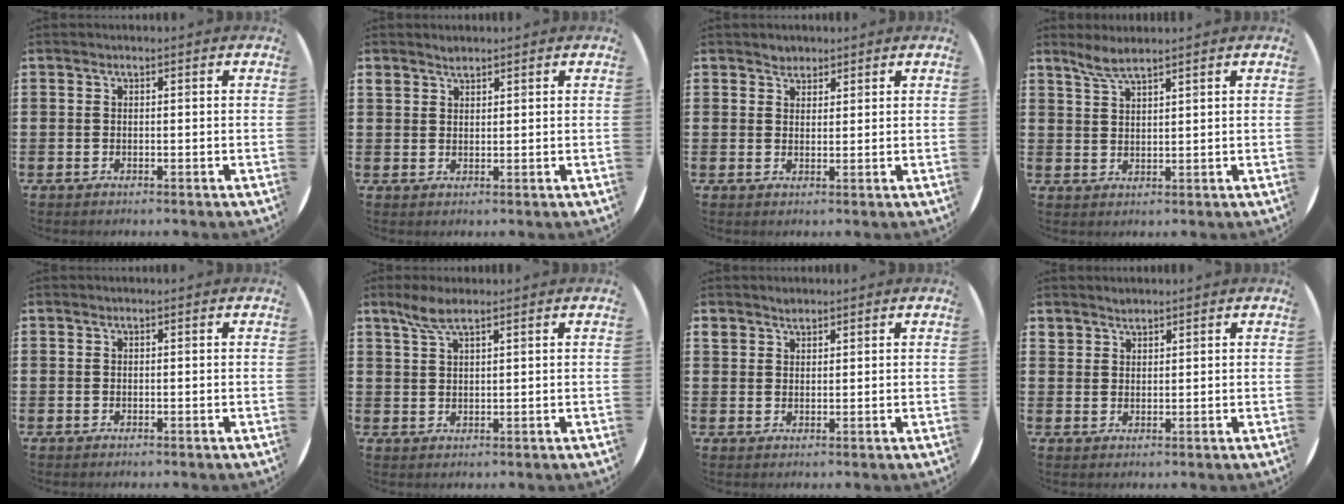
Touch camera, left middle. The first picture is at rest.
{"total": 1.4, "force": [1.3, 0.5, -0.1], "torque": [0.001, 0.001, 0.025]}
{"total": 1.5, "force": [1.4, 0.6, -0.1], "torque": [0.009, -0.002, 0.026]}
{"total": 3.1, "force": [2.8, 0.3, 1.4], "torque": [-0.033, 0.002, 0.051]}
{"total": 0.0}
{"total": 3.8, "force": [2.8, 0.8, 2.5], "torque": [-0.054, 0.006, 0.049]}
{"total": 1.8, "force": [1.6, 0.8, -0.1], "torque": [0.008, -0.002, 0.030]}
{"total": 1.6, "force": [1.5, 0.5, -0.2], "torque": [0.002, 0.001, 0.030]}